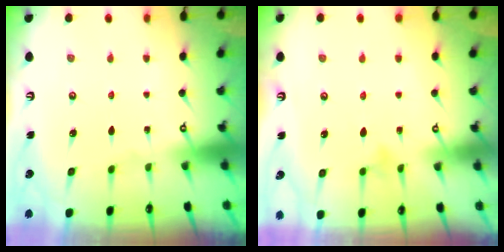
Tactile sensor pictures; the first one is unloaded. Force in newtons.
{"total": 3.7, "press": 3.7, "slide": 0.4}